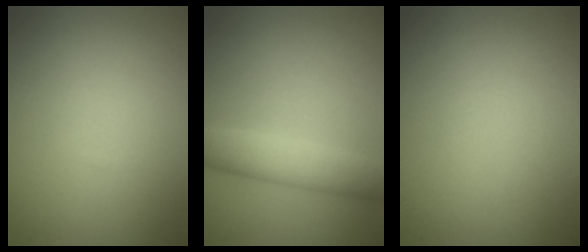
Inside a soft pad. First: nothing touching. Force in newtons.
{"total": 4.0, "press": 4.0, "slide": 0.1}
{"total": 0.0}